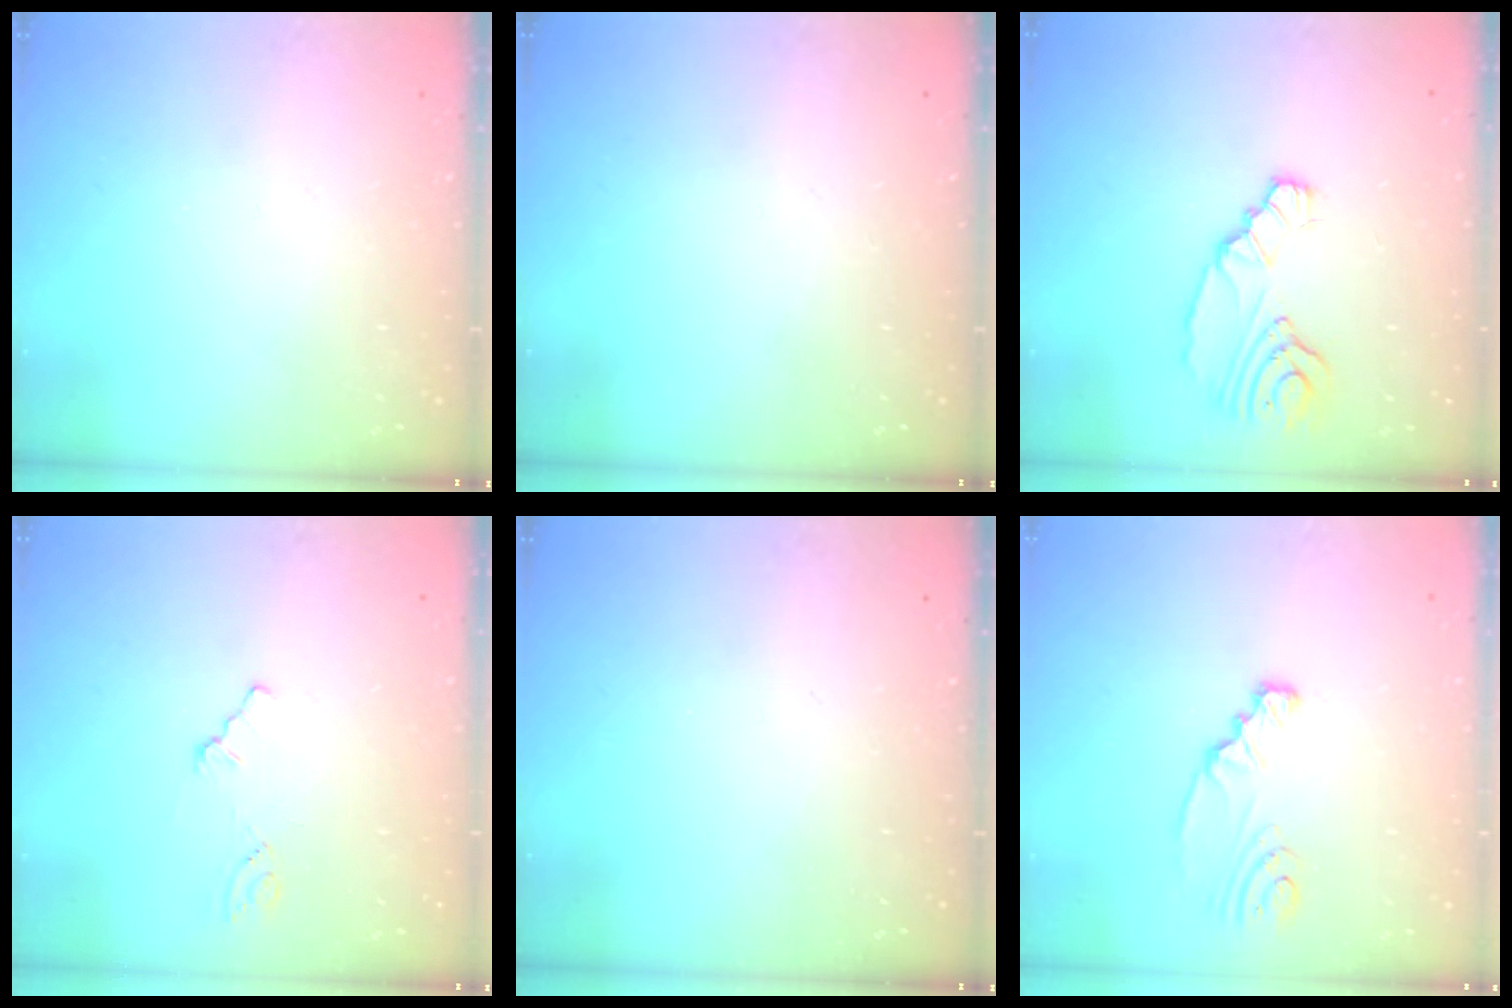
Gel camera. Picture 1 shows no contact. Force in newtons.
{"total": 0.0}
{"total": 8.3, "press": 8.3, "slide": 0.6}
{"total": 0.5, "press": 0.5, "slide": 0.1}
{"total": 0.0}
{"total": 2.7, "press": 2.6, "slide": 0.3}